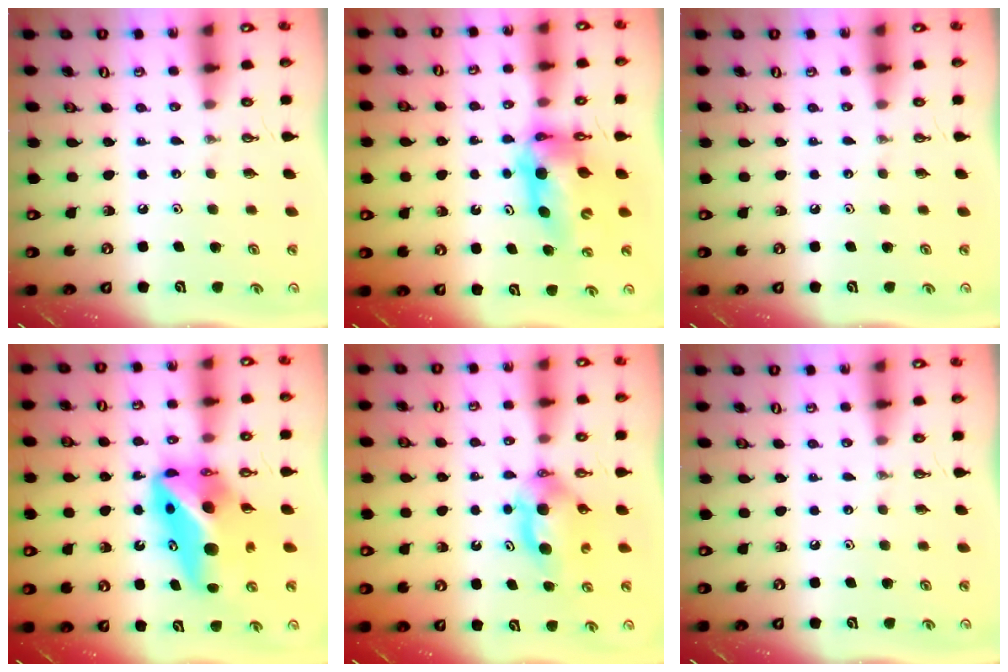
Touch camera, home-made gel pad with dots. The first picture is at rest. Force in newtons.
{"total": 11.2, "press": 11.1, "slide": 1.0}
{"total": 0.0}
{"total": 15.5, "press": 15.2, "slide": 3.1}
{"total": 6.3, "press": 5.1, "slide": 3.6}
{"total": 0.0}